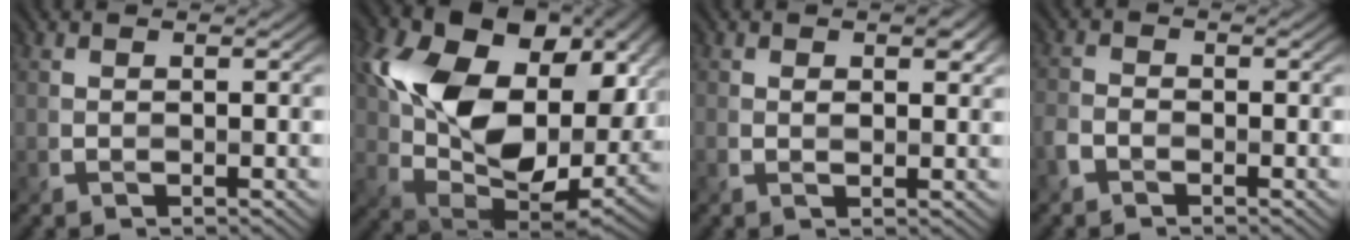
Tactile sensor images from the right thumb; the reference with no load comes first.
{"total": 17.4, "force": [4.9, 12.0, 11.6], "torque": [-0.229, -0.003, 0.101]}
{"total": 2.1, "force": [0.9, 1.2, 1.5], "torque": [-0.023, -0.005, 0.014]}
{"total": 1.8, "force": [-1.5, 0.9, 0.4], "torque": [-0.005, 0.002, -0.039]}